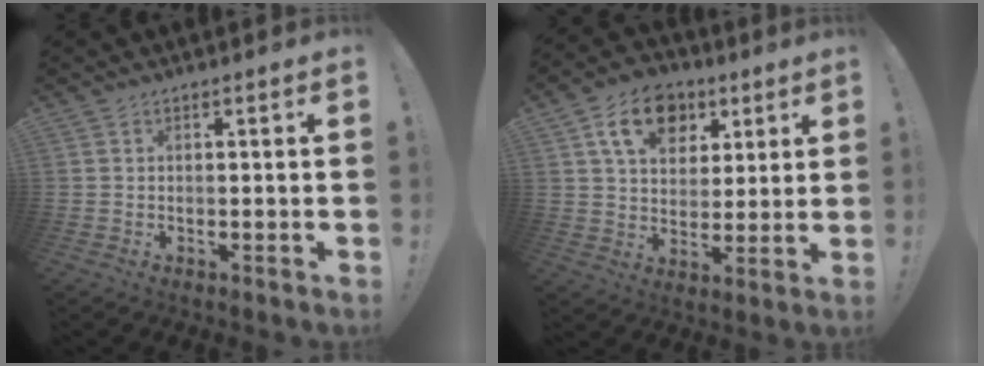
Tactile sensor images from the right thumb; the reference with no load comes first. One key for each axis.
{"total": 14.7, "fx": 6.8, "fy": 10.5, "fz": 7.7, "tx": -0.113, "ty": -0.019, "tz": 0.128}